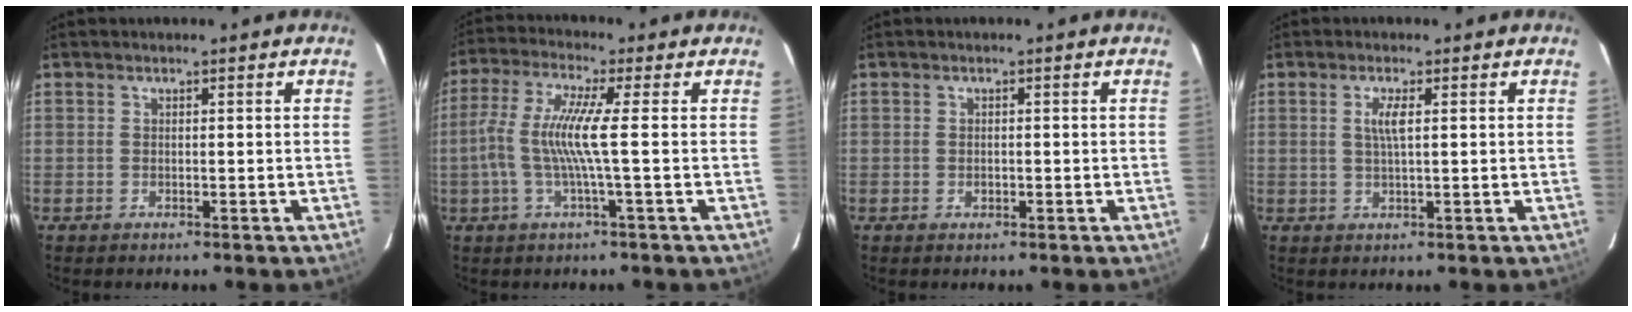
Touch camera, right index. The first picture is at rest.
{"total": 8.4, "force": [-1.1, -0.8, 8.3], "torque": [-0.175, 0.000, -0.019]}
{"total": 1.0, "force": [-0.2, 0.8, 0.6], "torque": [-0.009, 0.002, -0.003]}
{"total": 2.9, "force": [0.7, 0.3, 2.8], "torque": [-0.056, -0.001, 0.014]}